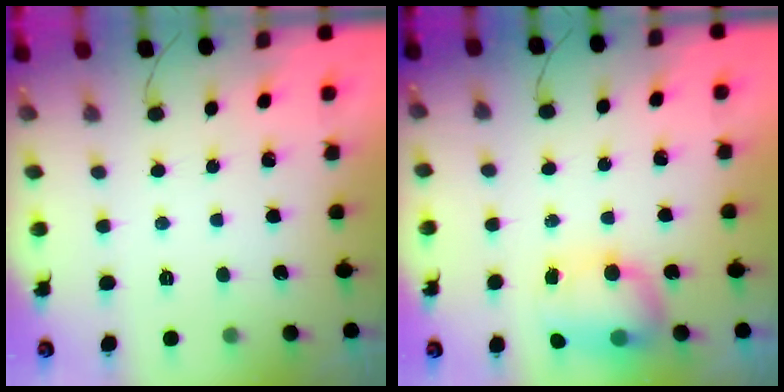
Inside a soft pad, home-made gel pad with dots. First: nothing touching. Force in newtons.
{"total": 8.5, "press": 8.1, "slide": 2.7}